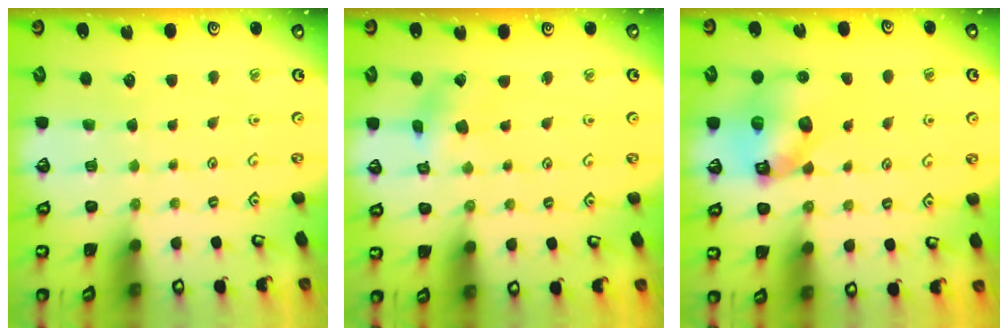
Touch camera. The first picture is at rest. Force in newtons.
{"total": 2.8, "press": 2.7, "slide": 0.4}
{"total": 12.0, "press": 11.9, "slide": 1.8}